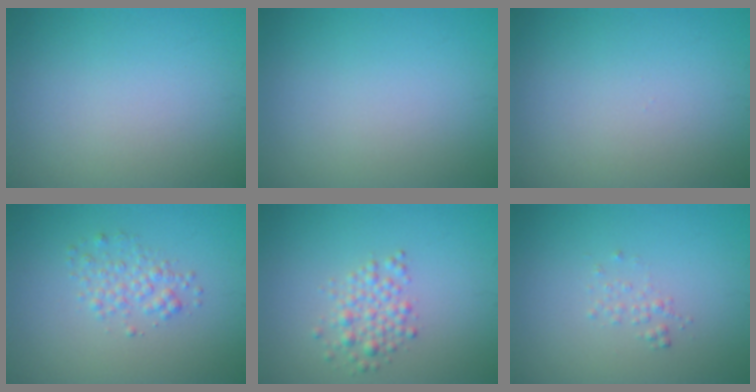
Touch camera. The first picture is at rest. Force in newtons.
{"total": 0.0}
{"total": 0.0}
{"total": 2.0, "press": 2.0, "slide": 0.1}
{"total": 2.5, "press": 2.5, "slide": 0.1}
{"total": 0.9, "press": 0.9, "slide": 0.1}